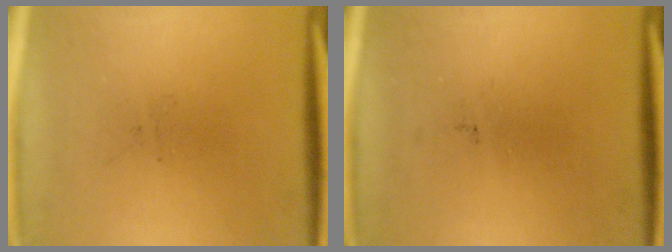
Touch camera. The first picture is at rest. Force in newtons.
{"total": 0.0}